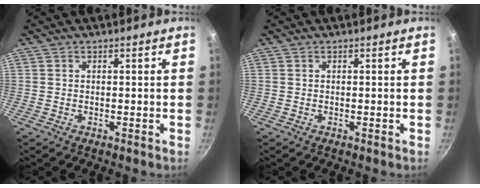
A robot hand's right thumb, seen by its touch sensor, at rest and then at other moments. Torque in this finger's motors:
{"motor_torque": [-0.12, 0.01, 0.00, 0.00, 0.01]}